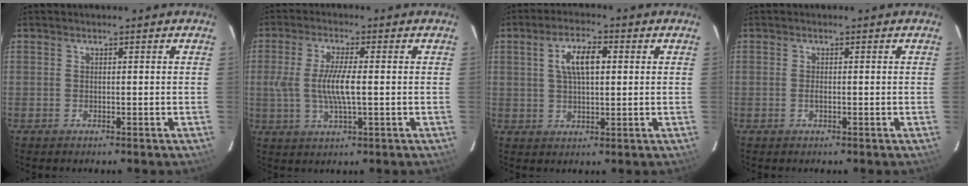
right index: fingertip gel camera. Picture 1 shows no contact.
{"total": 7.7, "force": [-0.4, 1.5, 7.5], "torque": [-0.148, -0.005, -0.007]}
{"total": 6.7, "force": [1.7, 2.7, 5.9], "torque": [-0.109, 0.012, 0.033]}
{"total": 0.6, "force": [-0.2, 0.1, 0.6], "torque": [-0.012, 0.000, -0.005]}